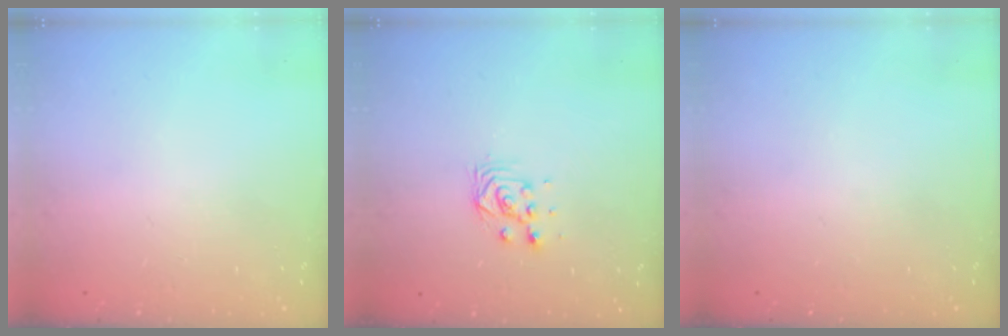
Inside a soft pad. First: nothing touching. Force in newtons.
{"total": 3.8, "press": 3.7, "slide": 0.6}
{"total": 0.0}